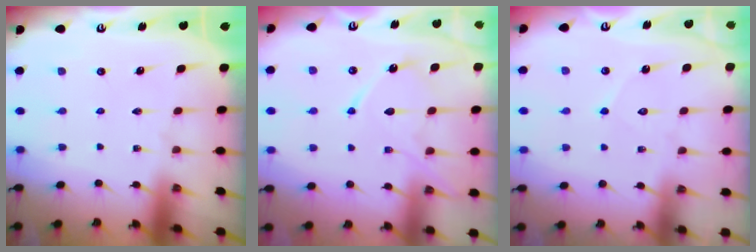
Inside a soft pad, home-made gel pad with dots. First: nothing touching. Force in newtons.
{"total": 11.7, "press": 11.7, "slide": 1.2}
{"total": 5.2, "press": 5.1, "slide": 0.4}